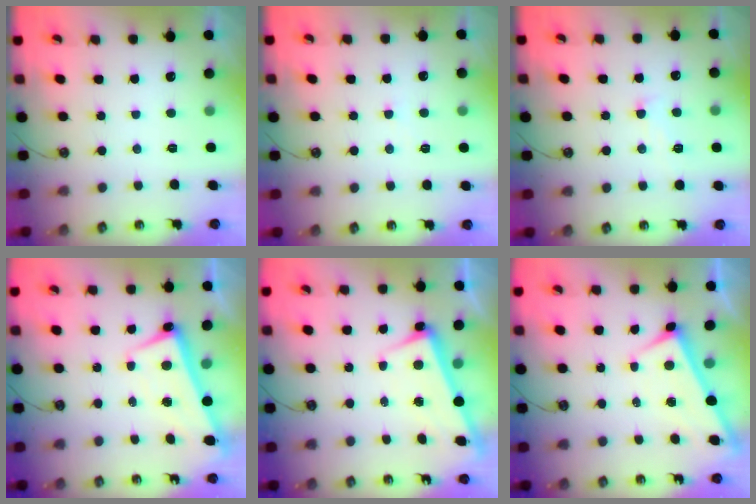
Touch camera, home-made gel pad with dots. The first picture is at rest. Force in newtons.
{"total": 2.2, "press": 2.1, "slide": 0.3}
{"total": 2.4, "press": 2.4, "slide": 0.3}
{"total": 2.5, "press": 2.4, "slide": 0.6}
{"total": 2.5, "press": 2.4, "slide": 0.7}
{"total": 1.8, "press": 1.8, "slide": 0.1}